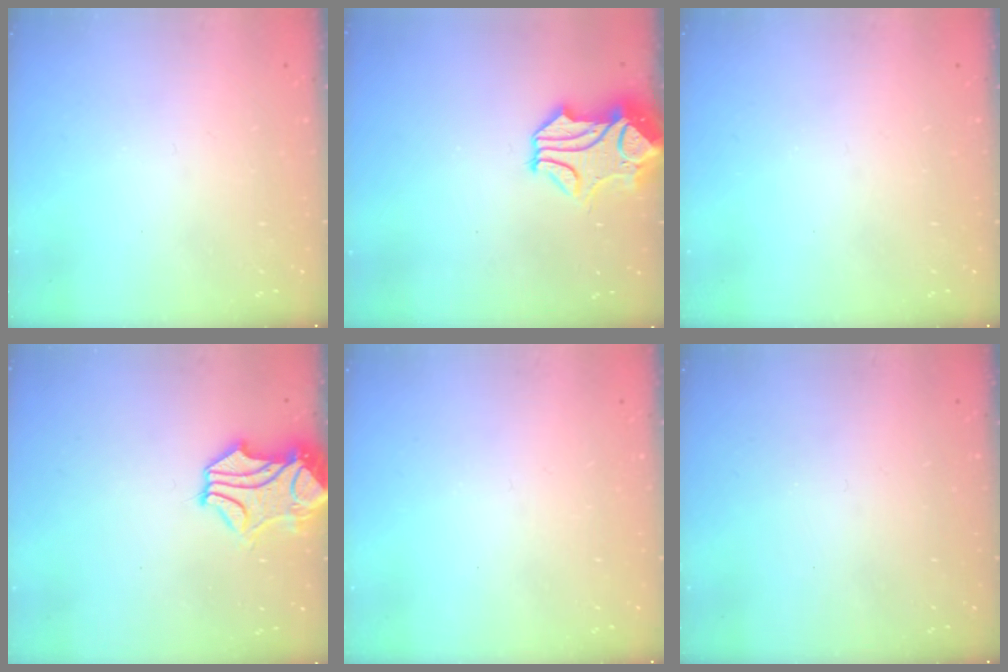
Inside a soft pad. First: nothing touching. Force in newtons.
{"total": 2.0, "press": 1.5, "slide": 1.3}
{"total": 0.0}
{"total": 2.2, "press": 1.8, "slide": 1.3}
{"total": 0.0}
{"total": 0.0}